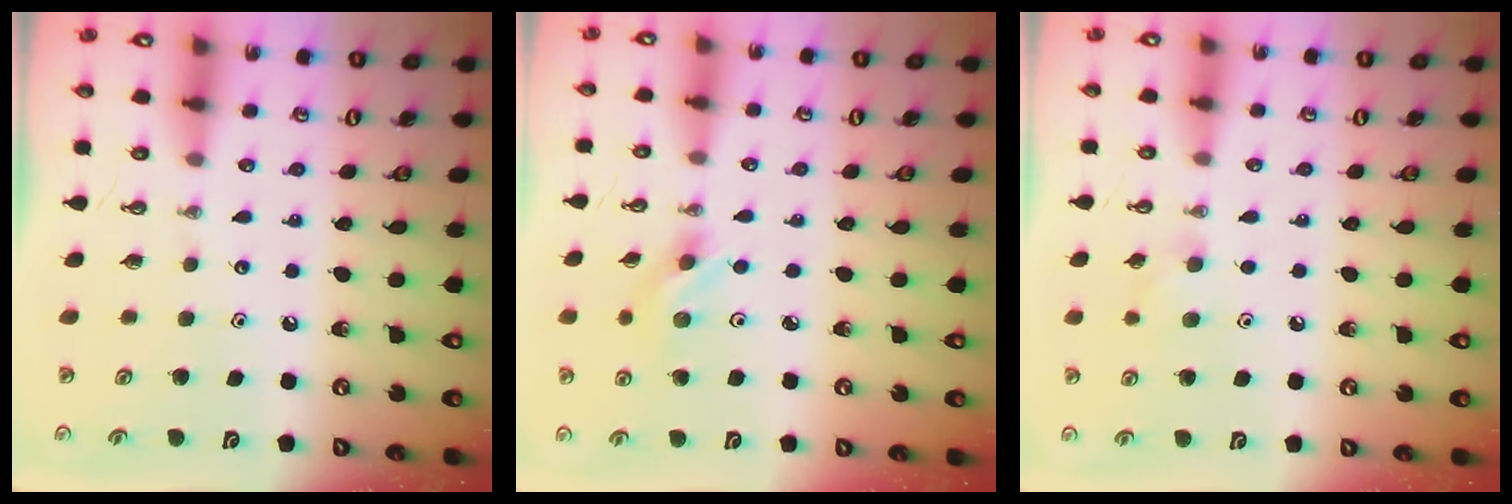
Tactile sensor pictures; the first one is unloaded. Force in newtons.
{"total": 3.0, "press": 2.9, "slide": 0.9}
{"total": 7.4, "press": 6.9, "slide": 2.8}